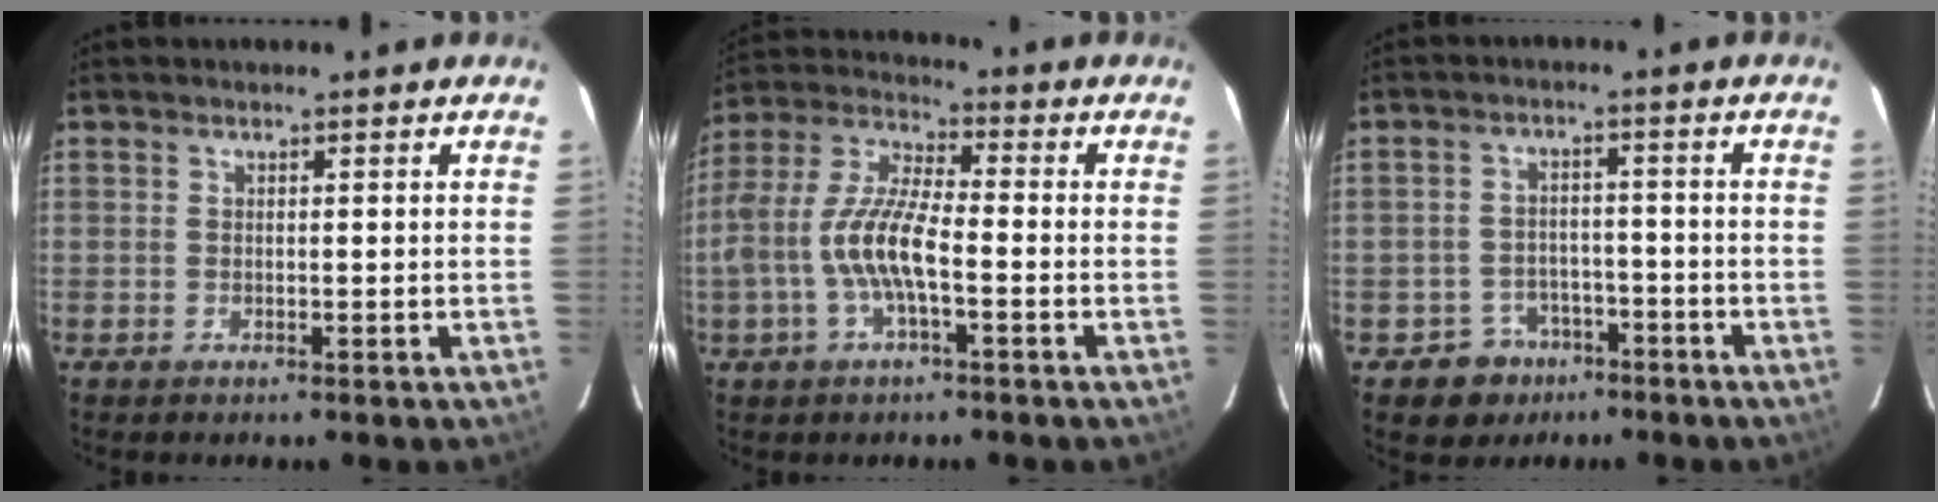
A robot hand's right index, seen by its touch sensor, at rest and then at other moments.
{"total": 11.7, "force": [-3.1, 3.6, 10.7], "torque": [-0.231, 0.005, -0.061]}
{"total": 6.5, "force": [-4.1, 5.1, 0.5], "torque": [-0.024, 0.026, -0.052]}